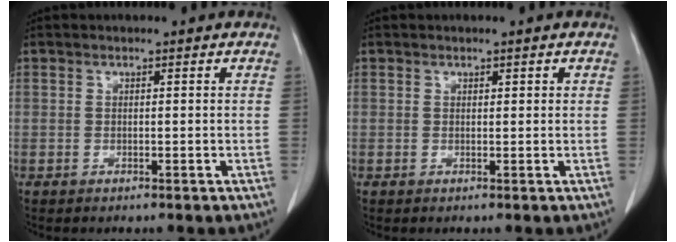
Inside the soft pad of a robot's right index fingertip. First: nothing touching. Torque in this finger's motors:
{"motor_torque": [-0.01, -0.05, 0.05, -0.01]}